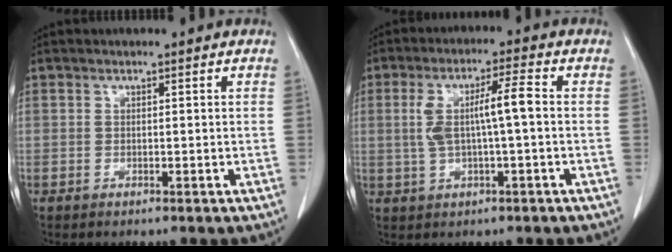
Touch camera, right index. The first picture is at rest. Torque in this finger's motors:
{"motor_torque": [0.94, 0.05, 0.34, 0.10]}